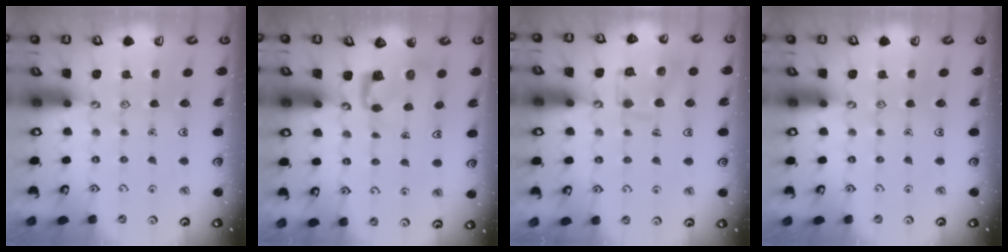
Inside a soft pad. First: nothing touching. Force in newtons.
{"total": 4.3, "press": 4.3, "slide": 0.1}
{"total": 12.8, "press": 12.8, "slide": 1.2}
{"total": 0.0}